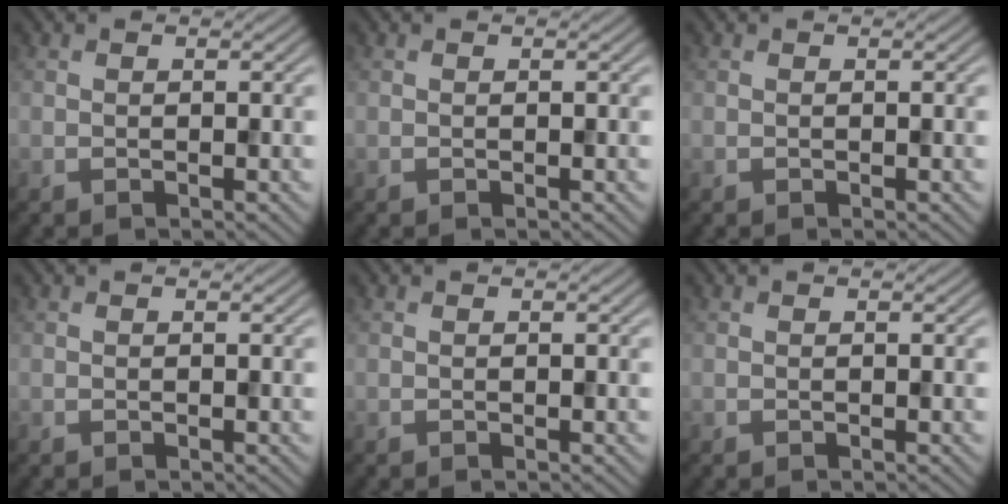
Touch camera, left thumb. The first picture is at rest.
{"total": 0.0}
{"total": 0.0}
{"total": 0.0}
{"total": 0.0}
{"total": 0.0}